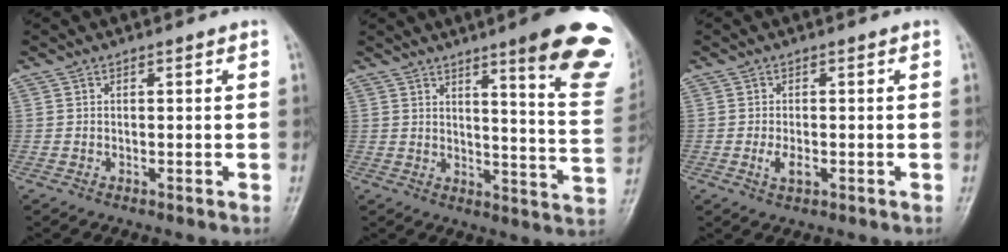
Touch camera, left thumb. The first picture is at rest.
{"total": 19.7, "force": [12.0, 3.0, 15.4], "torque": [-0.163, -0.064, 0.147]}
{"total": 2.7, "force": [-0.7, 1.4, 2.2], "torque": [-0.042, -0.001, -0.011]}